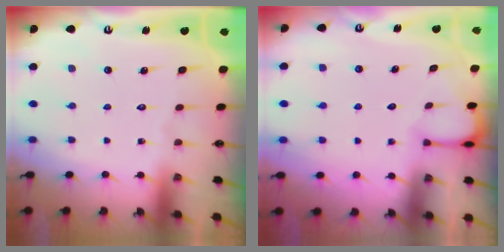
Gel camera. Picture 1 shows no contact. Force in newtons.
{"total": 1.6, "press": 1.6, "slide": 0.1}